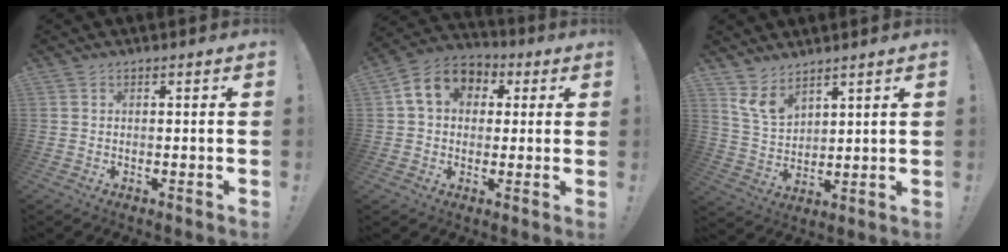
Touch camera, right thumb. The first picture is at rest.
{"total": 11.8, "force": [3.5, 9.2, 6.6], "torque": [-0.097, 0.005, 0.072]}
{"total": 8.8, "force": [6.5, 4.5, 3.8], "torque": [-0.079, -0.036, 0.129]}